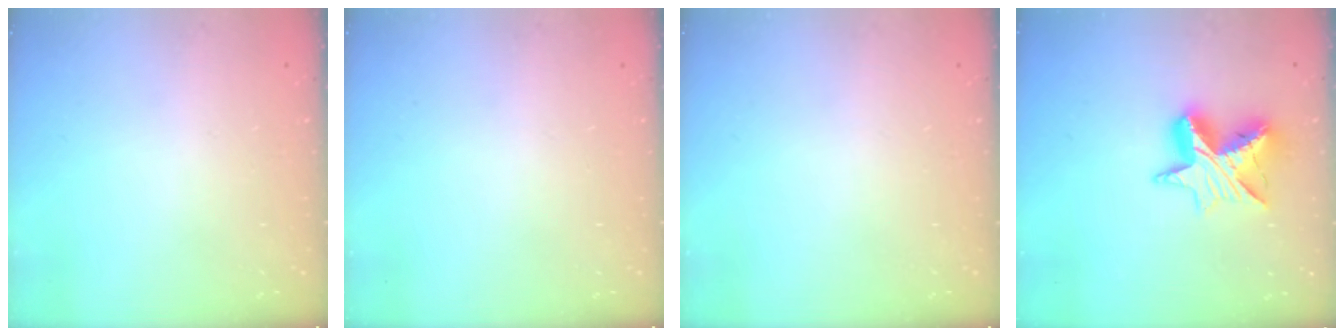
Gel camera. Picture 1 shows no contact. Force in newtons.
{"total": 0.0}
{"total": 0.0}
{"total": 11.7, "press": 11.7, "slide": 0.9}